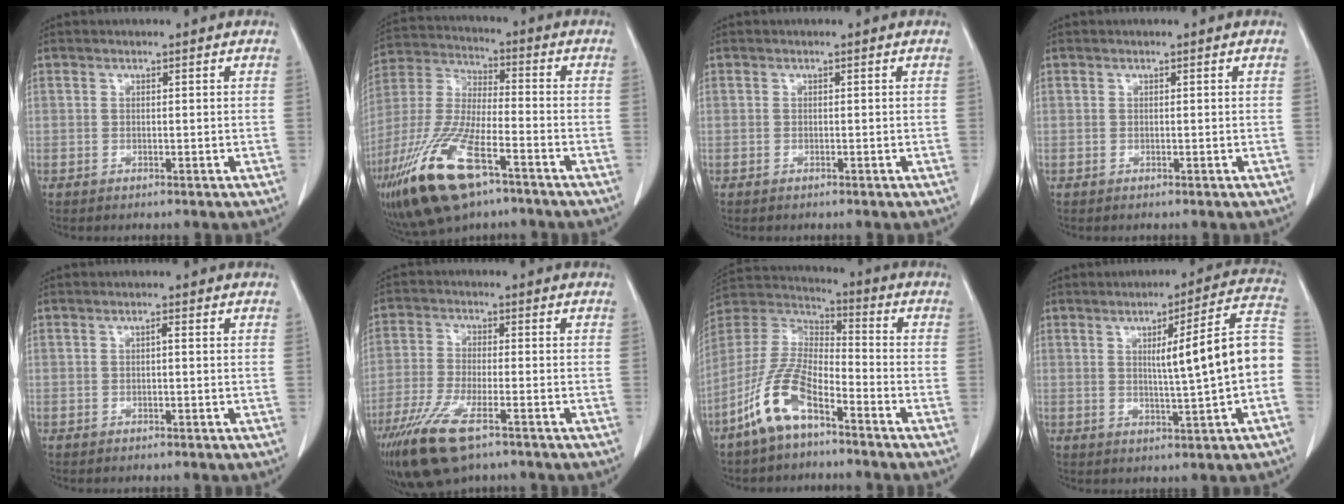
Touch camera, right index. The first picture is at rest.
{"total": 18.7, "force": [-10.6, 5.3, 14.4], "torque": [-0.334, -0.038, -0.197]}
{"total": 0.0}
{"total": 0.0}
{"total": 0.6, "force": [0.0, 0.1, 0.6], "torque": [-0.009, 0.002, -0.001]}
{"total": 11.0, "force": [-7.1, 2.7, 8.0], "torque": [-0.159, -0.025, -0.125]}
{"total": 11.9, "force": [-7.2, 3.8, 8.7], "torque": [-0.198, -0.001, -0.144]}
{"total": 12.3, "force": [-0.2, -0.1, 12.3], "torque": [-0.159, 0.021, -0.005]}